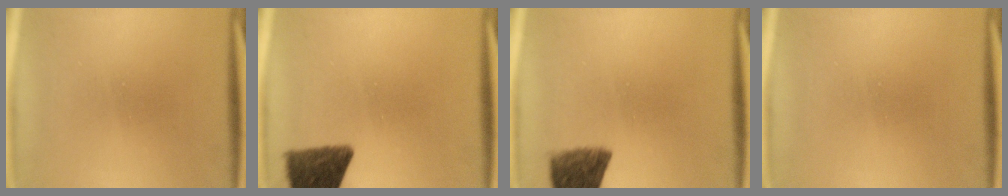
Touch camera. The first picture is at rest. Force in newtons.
{"total": 10.2}
{"total": 8.0}
{"total": 0.0}